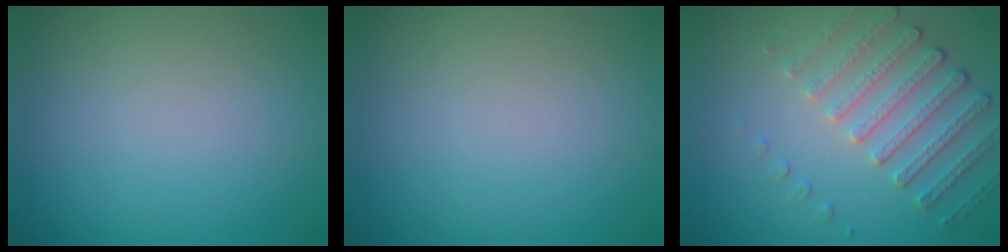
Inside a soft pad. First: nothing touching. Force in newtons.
{"total": 0.0}
{"total": 4.5, "press": 3.5, "slide": 2.9}